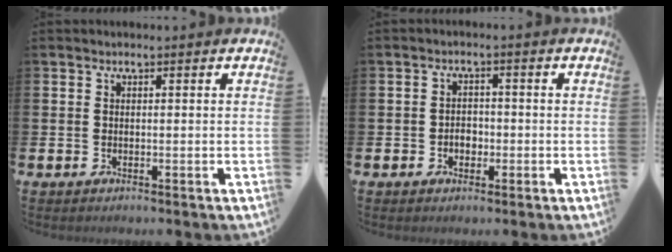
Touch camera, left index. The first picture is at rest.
{"total": 2.2, "force": [-0.8, 1.8, 1.1], "torque": [-0.015, 0.001, -0.020]}